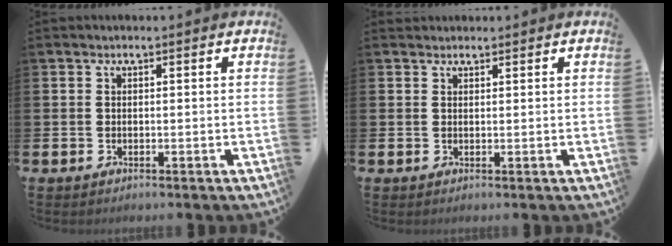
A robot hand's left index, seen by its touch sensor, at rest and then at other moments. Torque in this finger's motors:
{"motor_torque": [0.05, 0.10, -0.13, -0.01]}